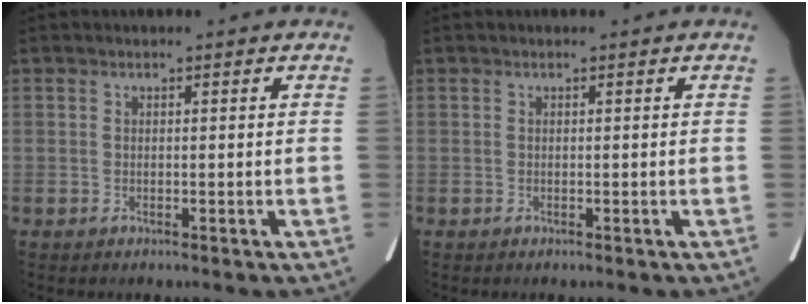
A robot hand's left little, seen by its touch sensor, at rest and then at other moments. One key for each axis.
{"total": 0.0}